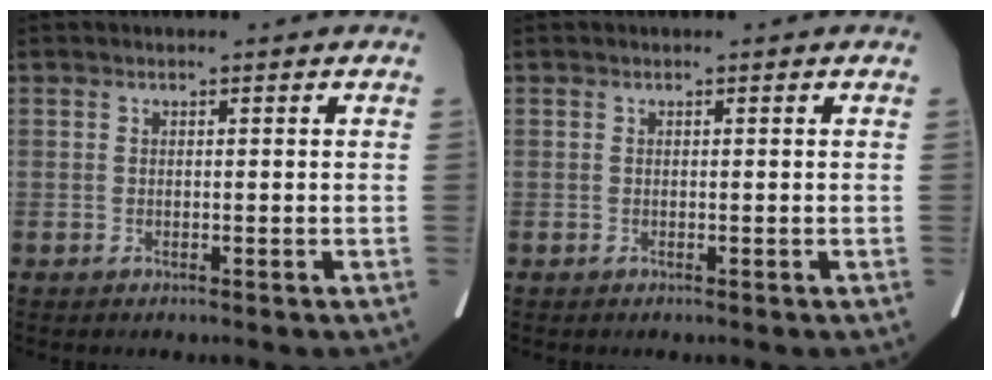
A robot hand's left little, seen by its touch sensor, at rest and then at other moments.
{"total": 0.0}